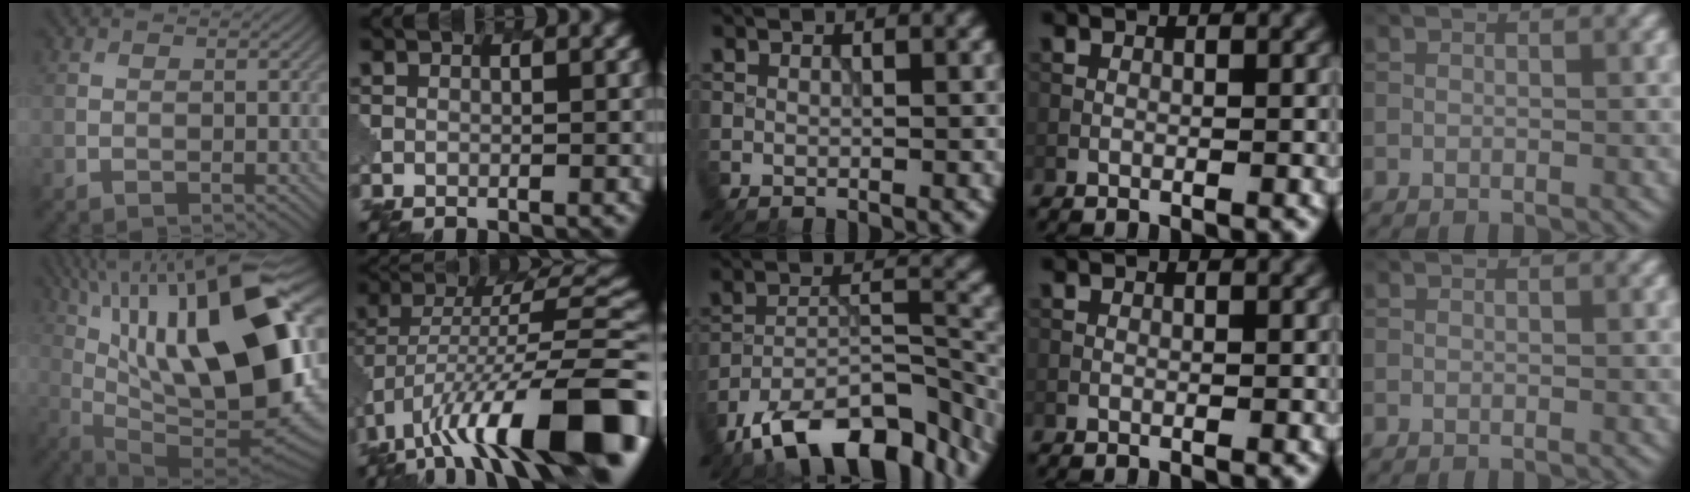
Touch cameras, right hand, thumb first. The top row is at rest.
{"thumb": {"total": 22.2, "force": [7.3, 7.7, 19.5], "torque": [-0.321, 0.044, 0.128]}, "index": {"total": 15.3, "force": [-7.1, 5.0, 12.6], "torque": [-0.198, 0.024, -0.114]}, "middle": {"total": 12.2, "force": [-9.2, 4.5, 6.6], "torque": [-0.110, 0.001, -0.153]}}